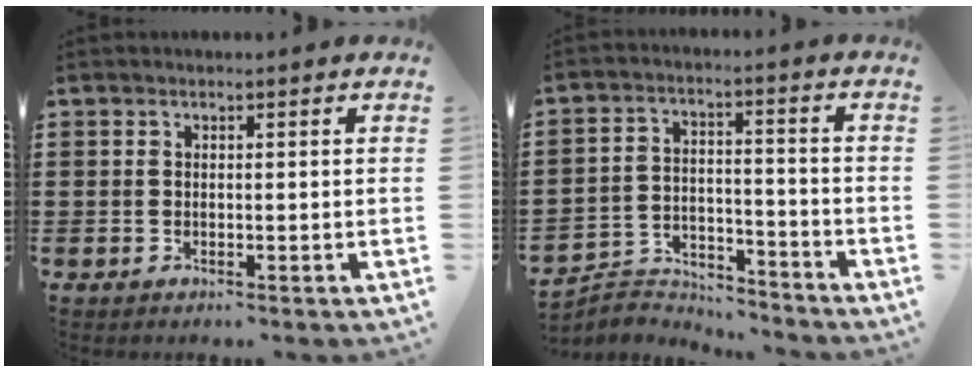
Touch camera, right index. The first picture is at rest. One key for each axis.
{"total": 5.2, "fx": -5.1, "fy": 1.0, "fz": 0.3, "tx": -0.015, "ty": 0.012, "tz": -0.105}